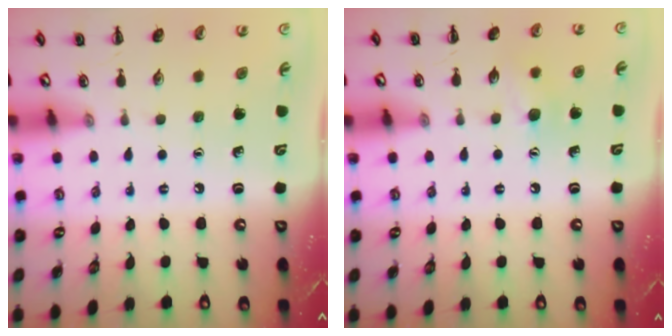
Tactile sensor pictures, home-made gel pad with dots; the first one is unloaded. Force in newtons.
{"total": 6.8, "press": 6.7, "slide": 1.1}